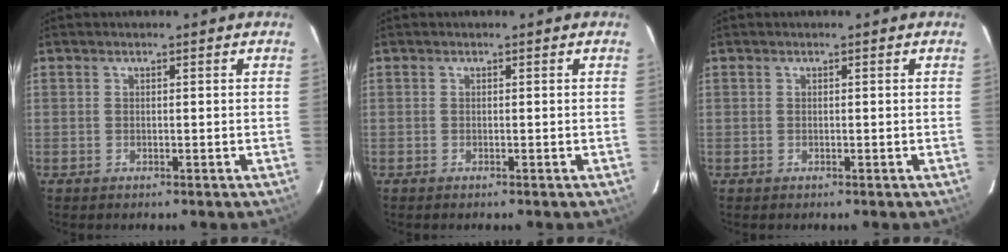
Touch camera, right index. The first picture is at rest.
{"total": 0.0}
{"total": 0.0}